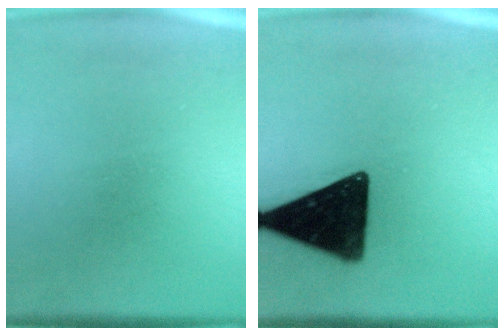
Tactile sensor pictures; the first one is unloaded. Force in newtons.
{"total": 17.2}